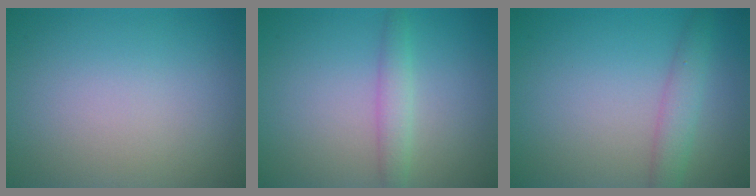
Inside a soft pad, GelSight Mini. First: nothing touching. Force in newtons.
{"total": 1.9, "press": 1.9, "slide": 0.1}
{"total": 2.4, "press": 2.4, "slide": 0.1}